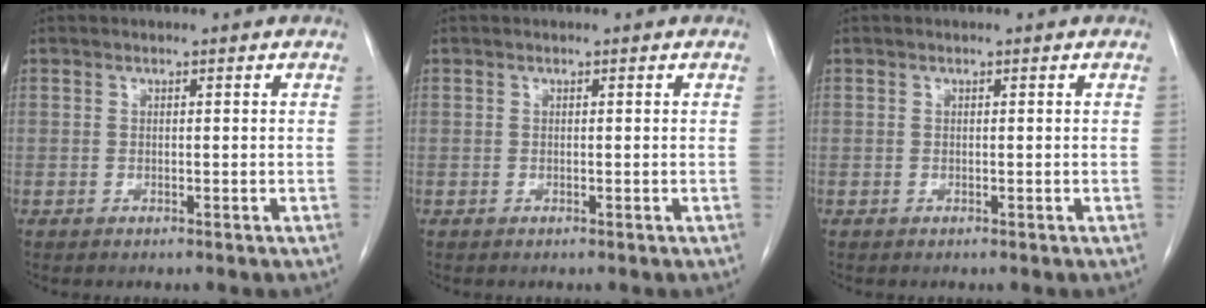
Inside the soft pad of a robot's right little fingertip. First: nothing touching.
{"total": 0.0}
{"total": 0.0}